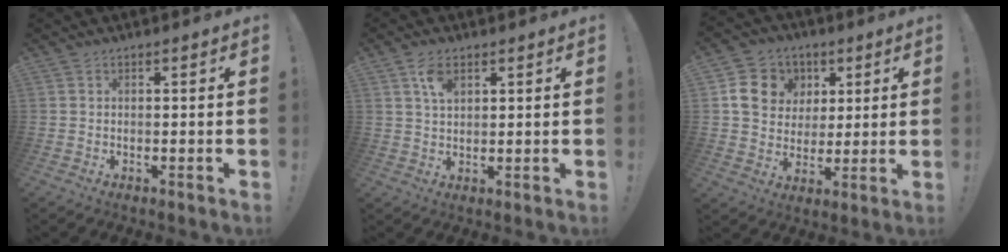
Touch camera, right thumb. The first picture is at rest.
{"total": 5.1, "force": [2.7, 2.7, 3.5], "torque": [-0.049, -0.009, 0.045]}
{"total": 12.3, "force": [3.9, 10.8, 4.5], "torque": [-0.065, -0.012, 0.082]}